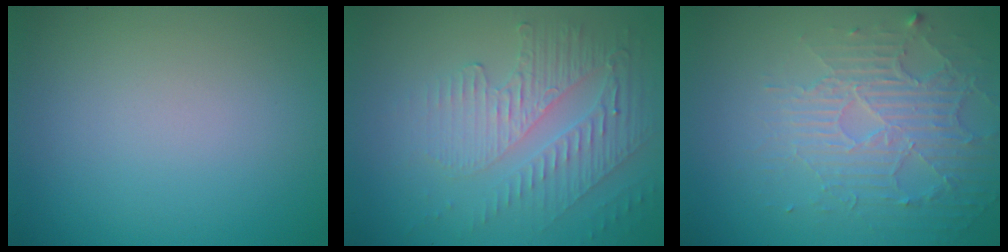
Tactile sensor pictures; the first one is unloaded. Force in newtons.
{"total": 5.8, "press": 3.4, "slide": 4.7}
{"total": 4.3, "press": 3.4, "slide": 2.6}